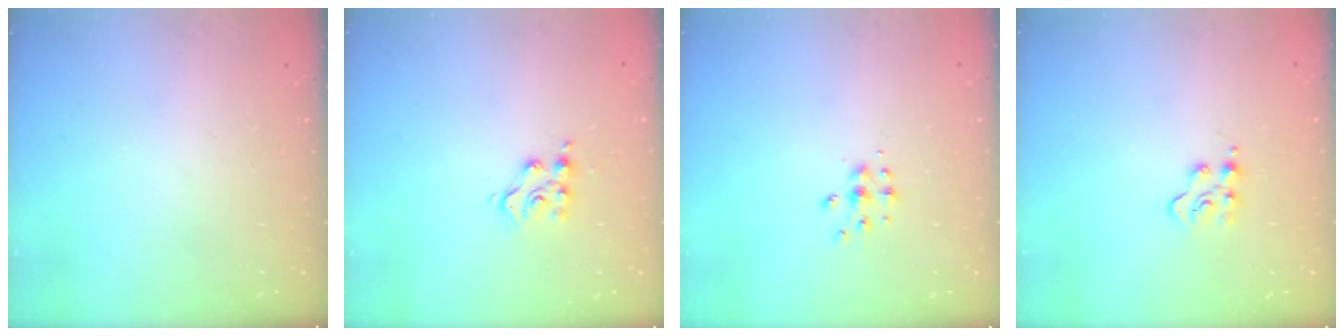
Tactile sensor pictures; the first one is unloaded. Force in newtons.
{"total": 8.1, "press": 8.0, "slide": 0.5}
{"total": 6.3, "press": 6.3, "slide": 0.5}
{"total": 5.6, "press": 5.6, "slide": 0.6}